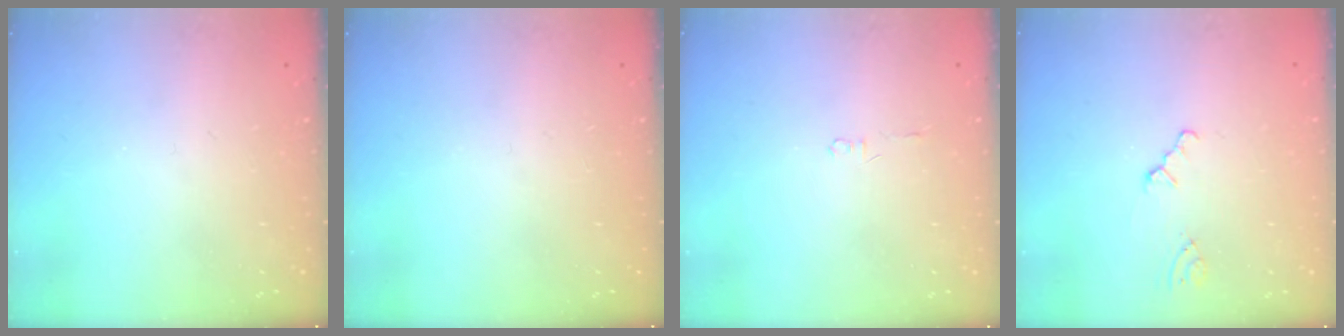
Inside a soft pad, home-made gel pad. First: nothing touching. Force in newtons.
{"total": 0.0}
{"total": 1.2, "press": 1.2, "slide": 0.3}
{"total": 0.0}